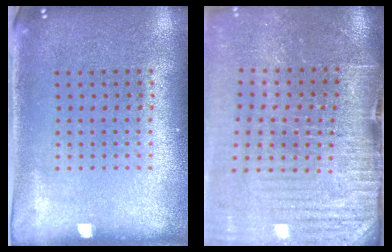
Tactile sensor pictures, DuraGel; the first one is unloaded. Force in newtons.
{"total": 4.2, "press": 3.8, "slide": 1.9}